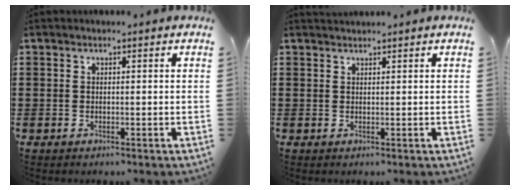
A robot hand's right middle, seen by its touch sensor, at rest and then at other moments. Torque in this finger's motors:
{"motor_torque": [-0.20, 0.04, 0.04, -0.01]}